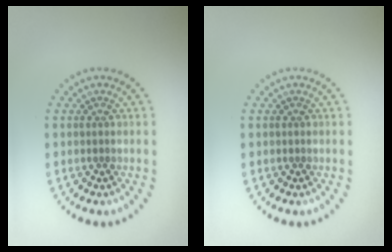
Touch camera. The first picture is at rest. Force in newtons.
{"total": 0.0}